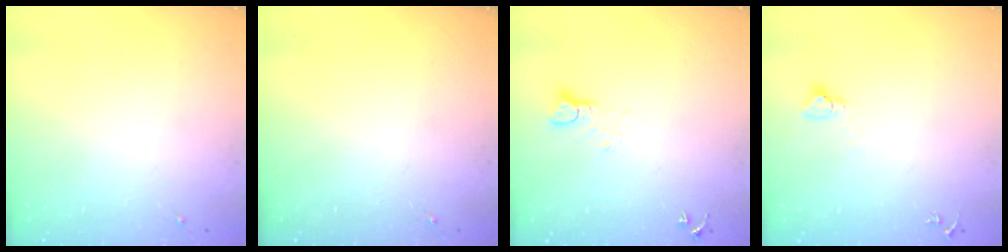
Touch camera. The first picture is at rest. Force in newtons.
{"total": 0.0}
{"total": 3.1, "press": 3.1, "slide": 0.1}
{"total": 2.9, "press": 2.9, "slide": 0.1}